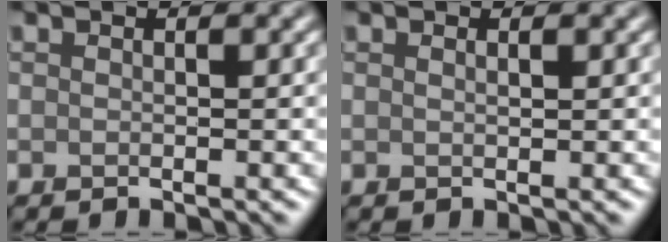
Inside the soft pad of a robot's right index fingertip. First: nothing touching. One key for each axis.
{"total": 0.5, "fx": 0.3, "fy": 0.0, "fz": 0.4, "tx": -0.008, "ty": 0.000, "tz": 0.005}